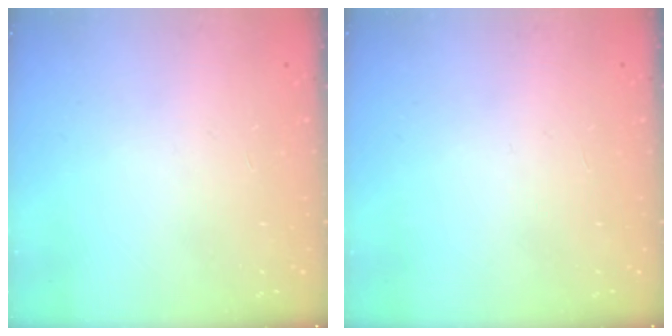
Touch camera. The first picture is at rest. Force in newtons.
{"total": 0.0}